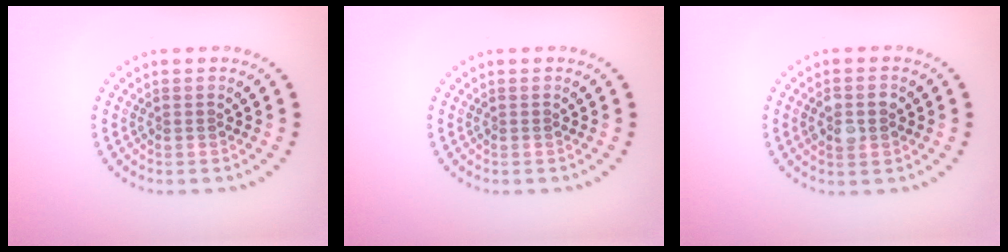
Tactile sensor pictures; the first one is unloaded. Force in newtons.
{"total": 0.0}
{"total": 2.8, "press": 2.8, "slide": 0.2}